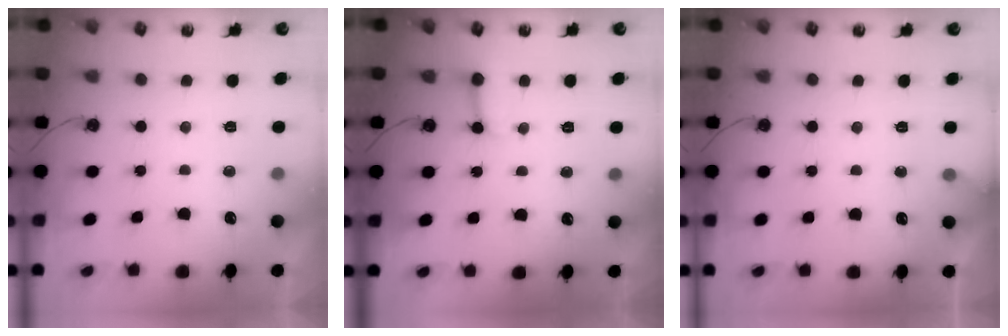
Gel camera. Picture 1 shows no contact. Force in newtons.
{"total": 3.5, "press": 3.5, "slide": 0.2}
{"total": 2.8, "press": 2.8, "slide": 0.2}